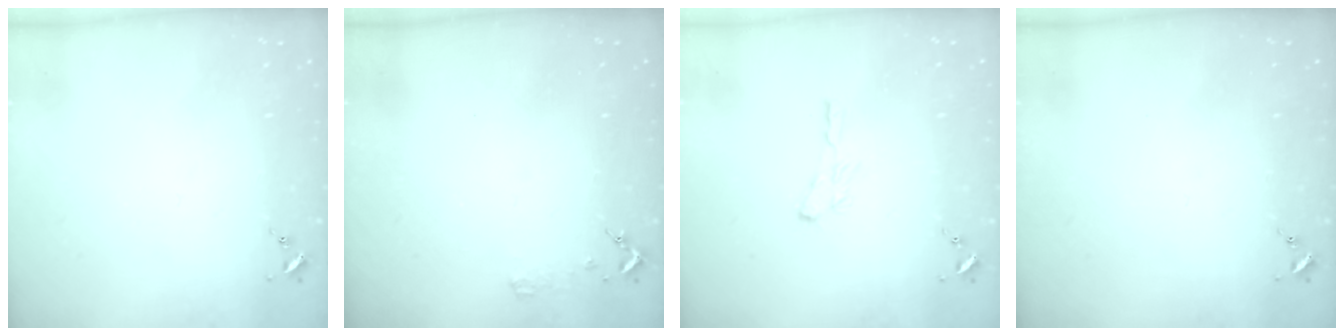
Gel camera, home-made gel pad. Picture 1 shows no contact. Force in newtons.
{"total": 2.3, "press": 2.3, "slide": 0.3}
{"total": 5.3, "press": 5.3, "slide": 0.2}
{"total": 0.0}